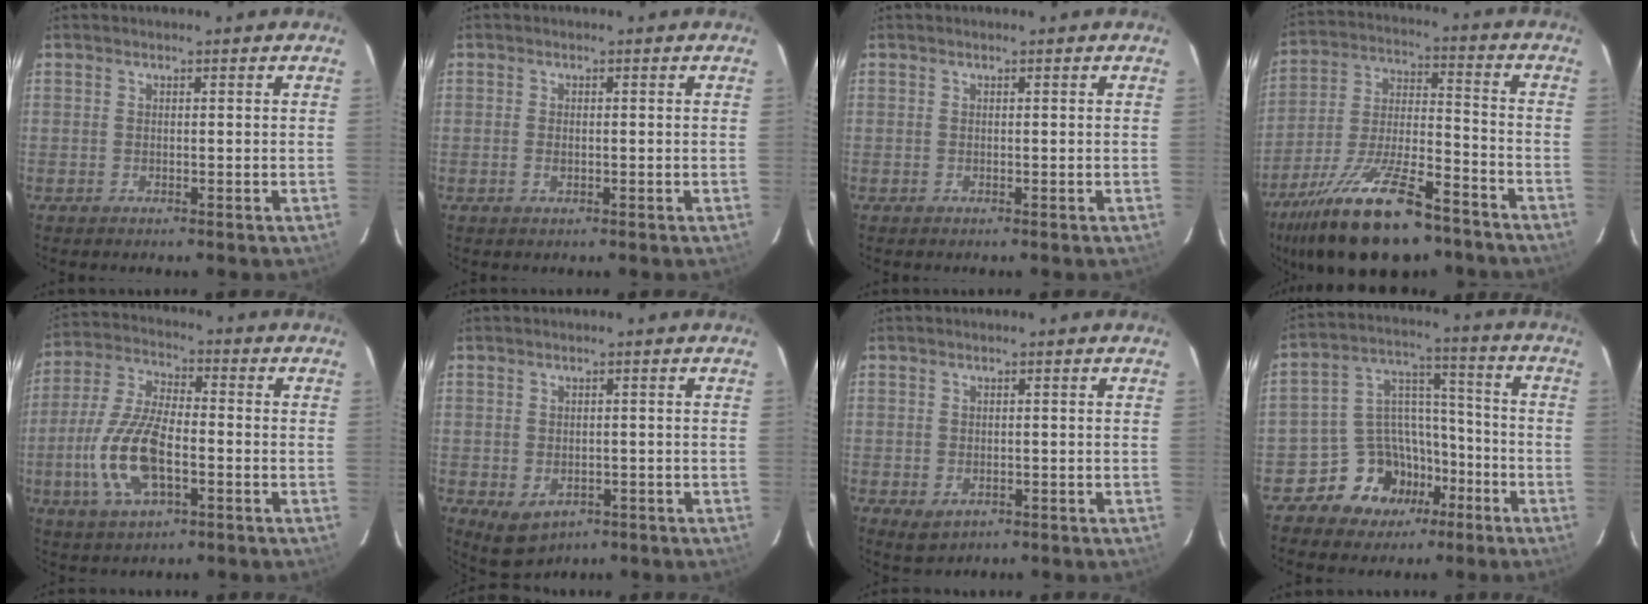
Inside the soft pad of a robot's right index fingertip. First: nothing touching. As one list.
[{"total": 1.2, "force": [-0.3, 0.7, 0.9], "torque": [-0.019, 0.000, -0.006]}, {"total": 0.0}, {"total": 22.6, "force": [-15.8, 7.6, 14.3], "torque": [-0.275, -0.025, -0.258]}, {"total": 14.0, "force": [-3.9, 5.8, 12.1], "torque": [-0.263, -0.002, -0.075]}, {"total": 5.1, "force": [-1.8, 3.9, 2.7], "torque": [-0.055, -0.010, -0.013]}, {"total": 2.9, "force": [-0.9, 2.3, 1.6], "torque": [-0.027, -0.005, -0.009]}, {"total": 12.8, "force": [-7.6, 9.6, 3.6], "torque": [-0.077, 0.052, -0.117]}]